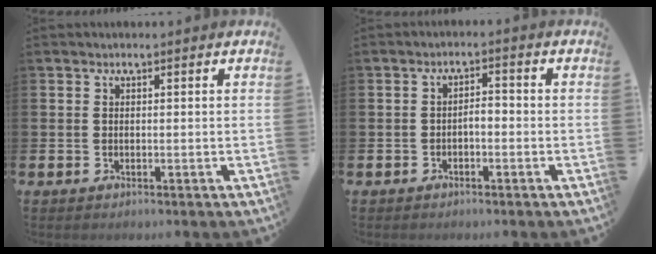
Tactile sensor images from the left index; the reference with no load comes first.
{"total": 1.6, "force": [-0.9, 0.7, 1.1], "torque": [-0.015, 0.002, -0.023]}